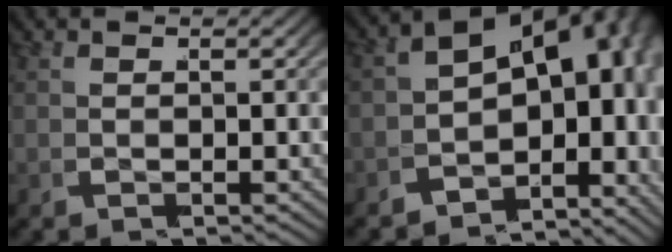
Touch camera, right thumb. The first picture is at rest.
{"total": 14.9, "force": [-1.1, 10.6, 10.4], "torque": [-0.149, -0.020, -0.037]}